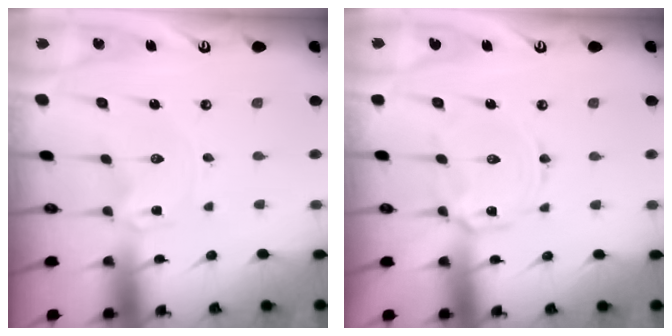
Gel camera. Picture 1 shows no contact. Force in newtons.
{"total": 4.6, "press": 4.6, "slide": 0.4}